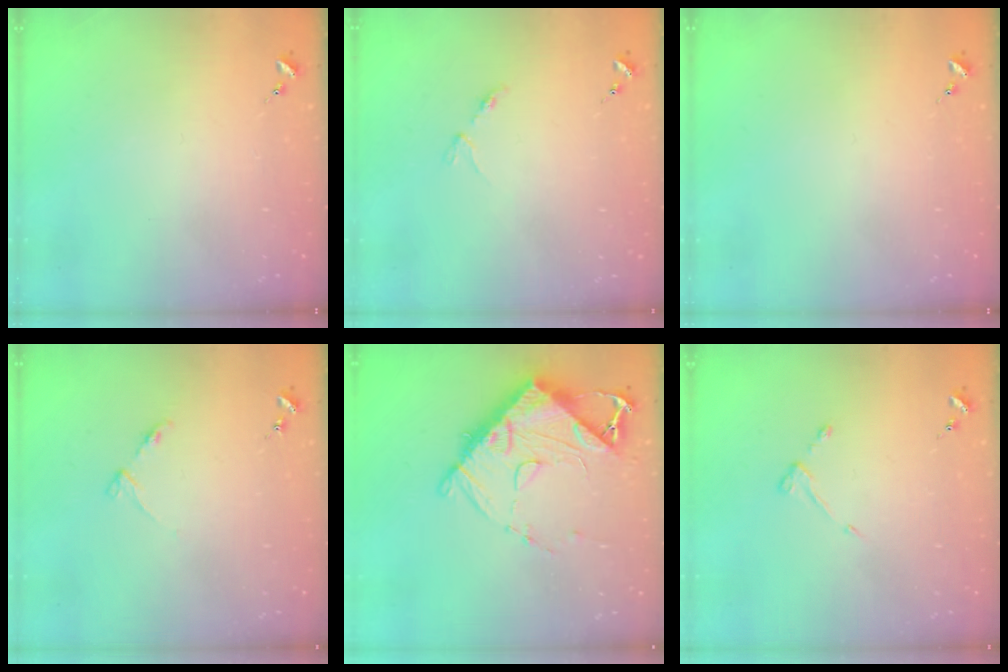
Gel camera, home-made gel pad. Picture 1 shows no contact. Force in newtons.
{"total": 2.8, "press": 2.8, "slide": 0.5}
{"total": 0.0}
{"total": 4.0, "press": 4.0, "slide": 0.6}
{"total": 13.6, "press": 13.6, "slide": 0.8}
{"total": 3.5, "press": 3.4, "slide": 0.5}